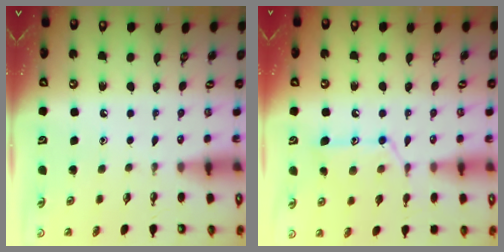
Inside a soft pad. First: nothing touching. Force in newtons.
{"total": 14.0, "press": 14.0, "slide": 1.0}